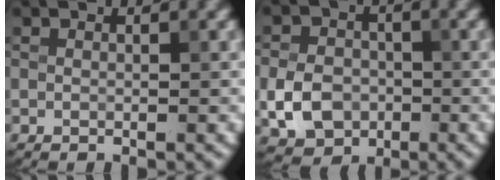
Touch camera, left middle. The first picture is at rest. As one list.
[{"total": 4.7, "force": [-1.3, 3.8, 2.5], "torque": [-0.049, -0.001, -0.029]}]